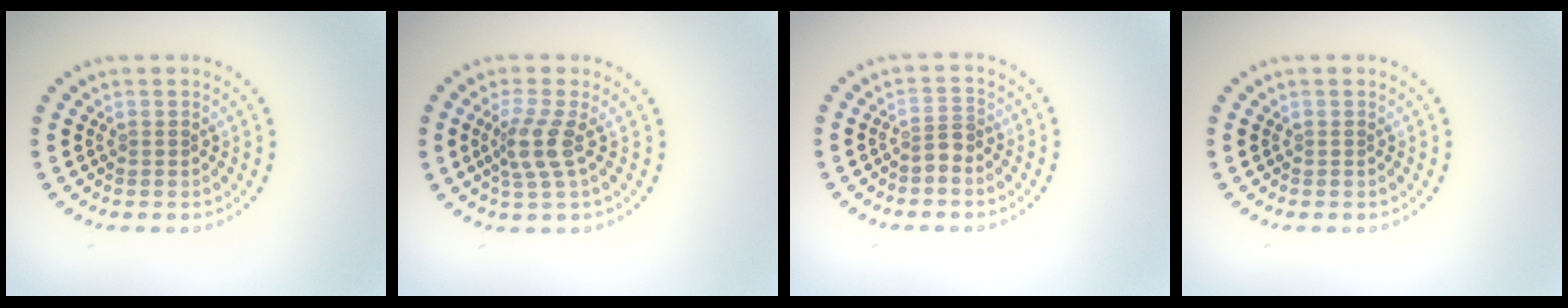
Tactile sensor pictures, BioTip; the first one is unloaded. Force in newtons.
{"total": 2.7, "press": 2.1, "slide": 1.8}
{"total": 1.7, "press": 1.3, "slide": 1.1}
{"total": 0.0}